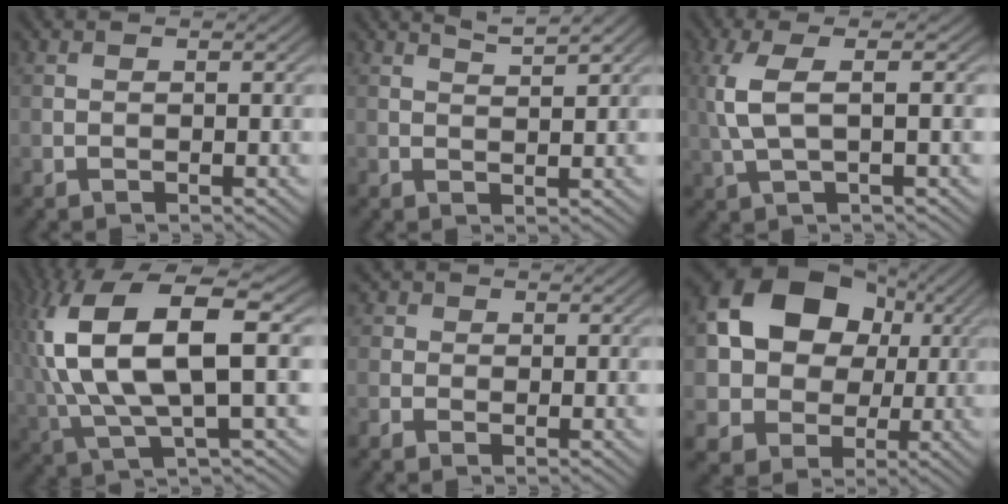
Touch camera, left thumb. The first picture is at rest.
{"total": 2.4, "force": [2.0, 0.2, 1.3], "torque": [-0.023, -0.002, 0.039]}
{"total": 5.3, "force": [0.6, 1.6, 5.0], "torque": [-0.127, 0.007, 0.010]}
{"total": 14.7, "force": [2.4, 5.3, 13.5], "torque": [-0.300, 0.012, 0.048]}
{"total": 2.1, "force": [-0.3, 2.1, 0.4], "torque": [-0.012, 0.004, -0.010]}
{"total": 13.9, "force": [2.2, 11.4, 7.7], "torque": [-0.163, 0.011, 0.023]}